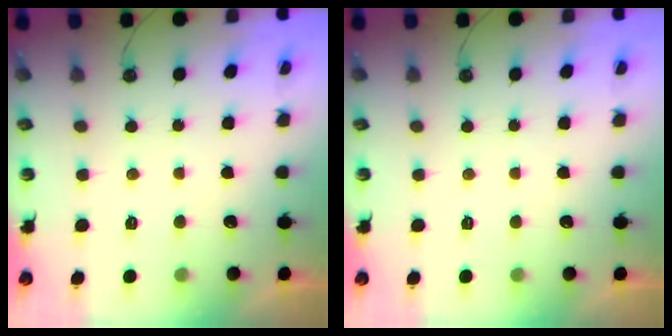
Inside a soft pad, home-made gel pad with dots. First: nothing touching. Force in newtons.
{"total": 0.0}